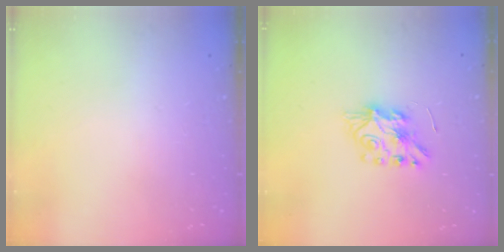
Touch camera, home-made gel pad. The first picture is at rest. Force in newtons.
{"total": 7.7, "press": 7.7, "slide": 0.6}